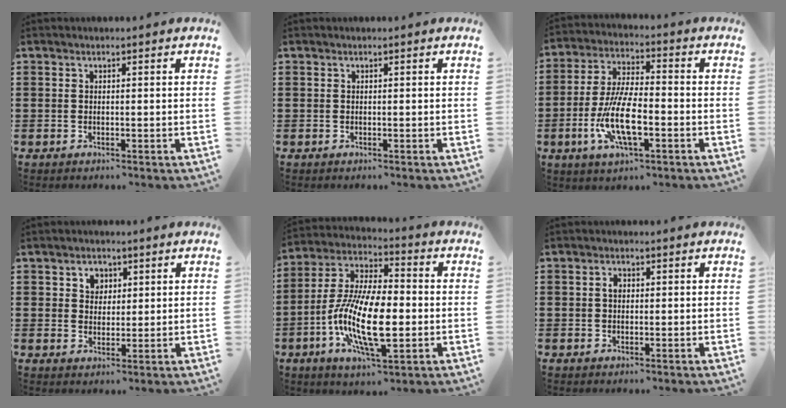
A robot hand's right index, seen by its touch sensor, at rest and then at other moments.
{"total": 0.0}
{"total": 11.0, "force": [-3.4, 3.8, 9.7], "torque": [-0.211, -0.010, -0.065]}
{"total": 2.8, "force": [1.3, 2.4, 0.7], "torque": [-0.024, 0.011, 0.022]}
{"total": 14.7, "force": [-3.6, 5.7, 13.1], "torque": [-0.290, -0.015, -0.073]}
{"total": 1.4, "force": [0.2, 1.0, 1.1], "torque": [-0.022, 0.007, 0.002]}